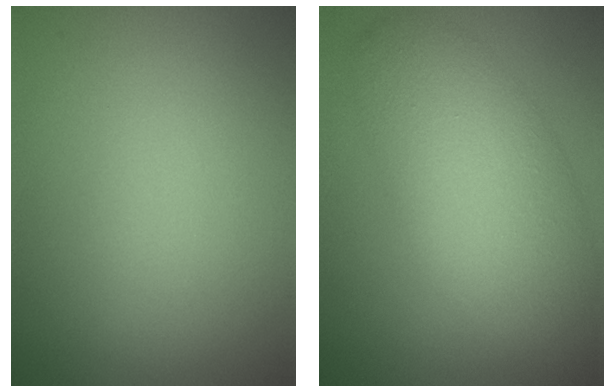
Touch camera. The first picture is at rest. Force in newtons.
{"total": 7.1, "press": 7.1, "slide": 0.5}